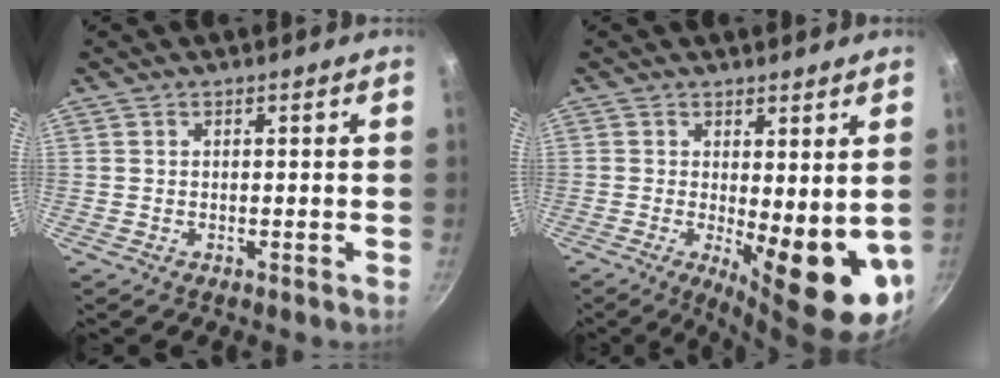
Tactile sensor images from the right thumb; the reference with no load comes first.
{"total": 12.7, "force": [-0.5, 4.5, 11.8], "torque": [-0.133, -0.022, 0.006]}